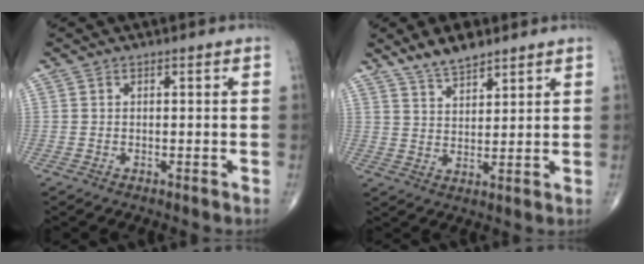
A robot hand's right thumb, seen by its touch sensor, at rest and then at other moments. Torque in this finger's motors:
{"motor_torque": [-0.35, 0.60, 0.02, 0.01, 0.01]}